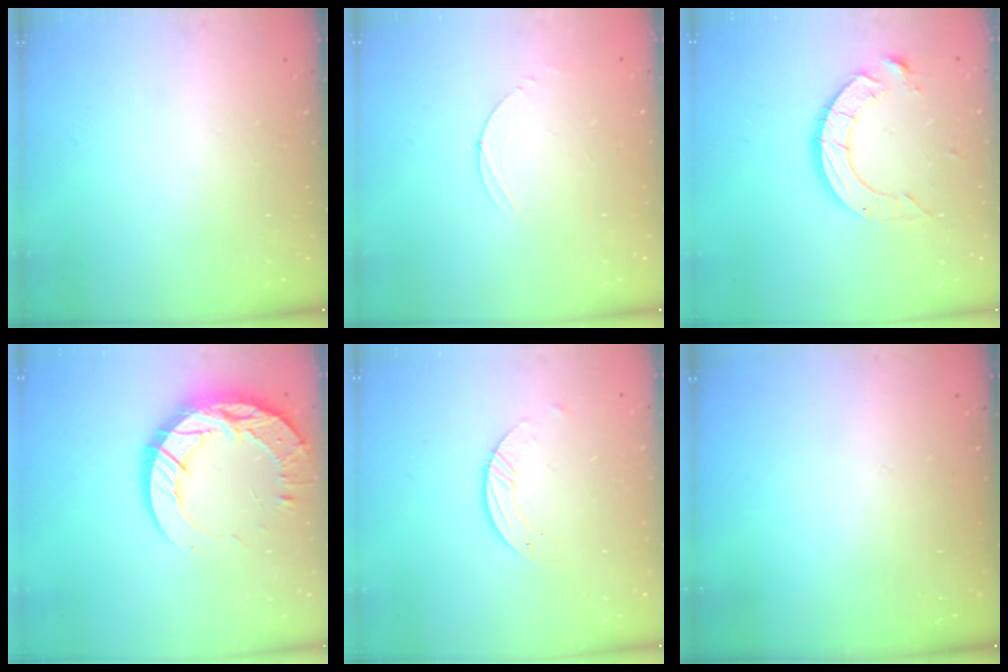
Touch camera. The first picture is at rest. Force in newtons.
{"total": 2.8, "press": 2.8, "slide": 0.3}
{"total": 10.8, "press": 10.8, "slide": 0.7}
{"total": 18.0, "press": 17.9, "slide": 1.6}
{"total": 3.1, "press": 3.1, "slide": 0.2}
{"total": 0.0}